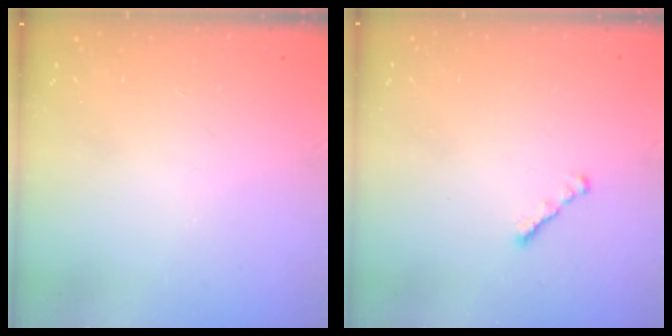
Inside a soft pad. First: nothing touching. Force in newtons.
{"total": 1.3, "press": 1.2, "slide": 0.5}